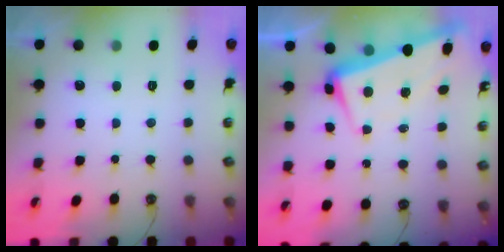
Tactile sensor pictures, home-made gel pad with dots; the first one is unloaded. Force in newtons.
{"total": 1.3, "press": 0.4, "slide": 1.2}